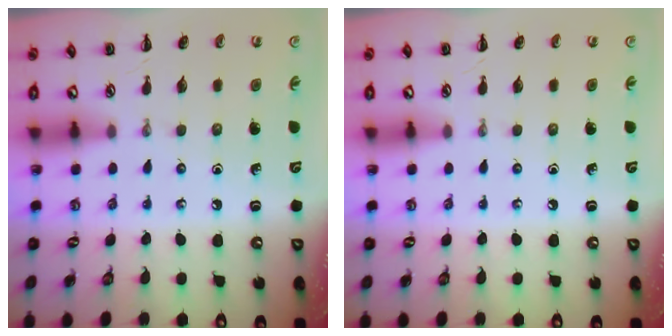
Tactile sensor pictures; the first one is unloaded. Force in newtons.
{"total": 0.0}